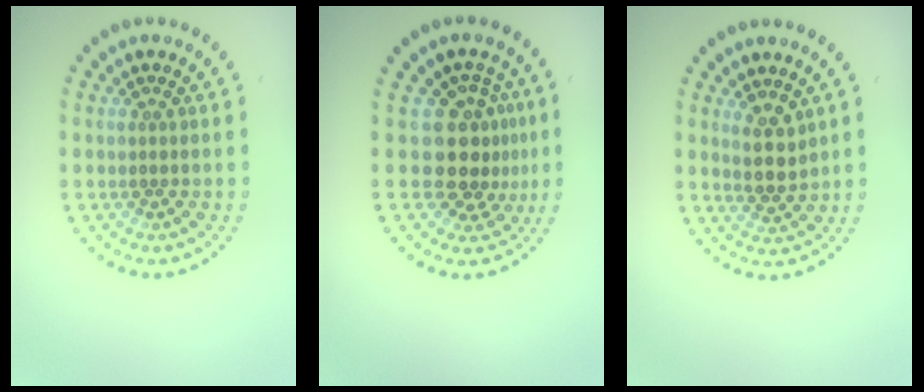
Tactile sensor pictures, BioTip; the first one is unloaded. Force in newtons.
{"total": 3.9, "press": 3.0, "slide": 2.6}
{"total": 2.5, "press": 2.2, "slide": 1.1}